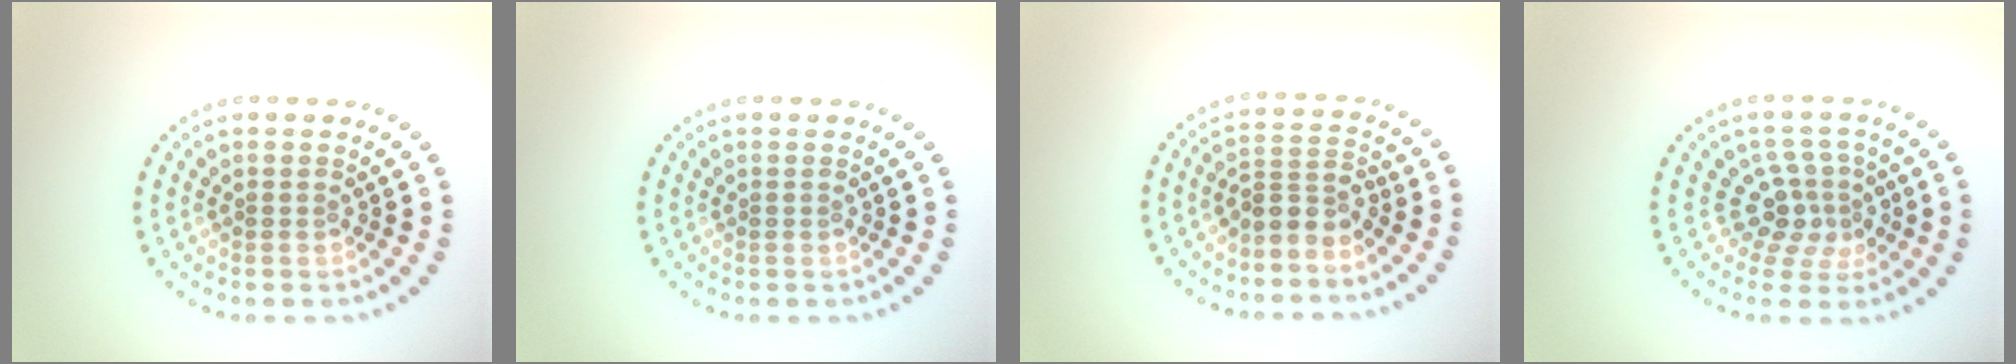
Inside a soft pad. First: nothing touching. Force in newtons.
{"total": 0.0}
{"total": 2.6, "press": 1.9, "slide": 1.8}
{"total": 3.3, "press": 2.4, "slide": 2.2}